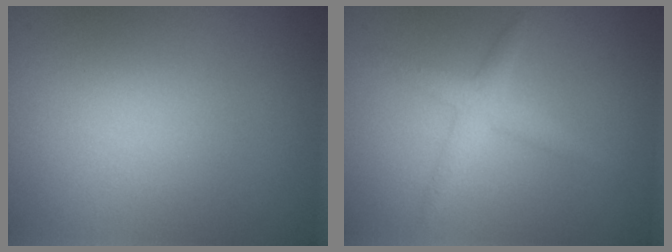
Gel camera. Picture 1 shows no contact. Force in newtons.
{"total": 2.1, "press": 2.1, "slide": 0.1}